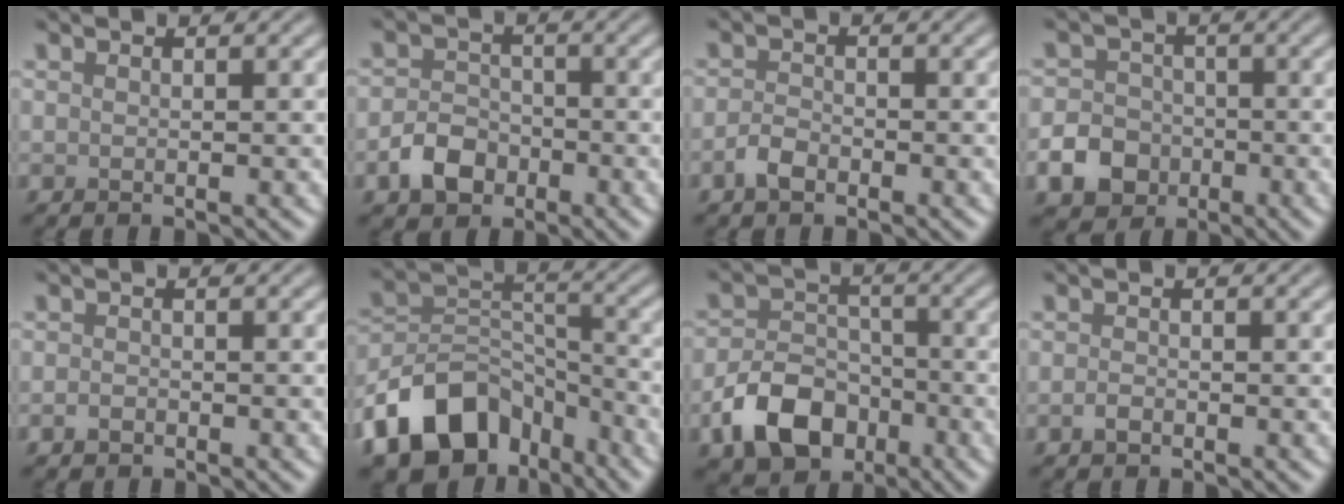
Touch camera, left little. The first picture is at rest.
{"total": 3.5, "force": [-1.8, 2.5, 1.6], "torque": [-0.026, 0.003, -0.039]}
{"total": 1.8, "force": [-1.2, 1.0, 1.1], "torque": [-0.022, 0.004, -0.026]}
{"total": 4.9, "force": [-2.1, 4.0, 1.8], "torque": [-0.025, -0.001, -0.055]}
{"total": 0.9, "force": [-0.6, 0.6, 0.4], "torque": [-0.008, 0.001, -0.013]}
{"total": 11.3, "force": [-6.9, 7.0, 5.5], "torque": [-0.100, 0.005, -0.139]}
{"total": 6.7, "force": [-3.4, 4.5, 3.7], "torque": [-0.065, -0.004, -0.066]}
{"total": 1.0, "force": [-0.5, 0.5, 0.6], "torque": [-0.014, 0.000, -0.012]}